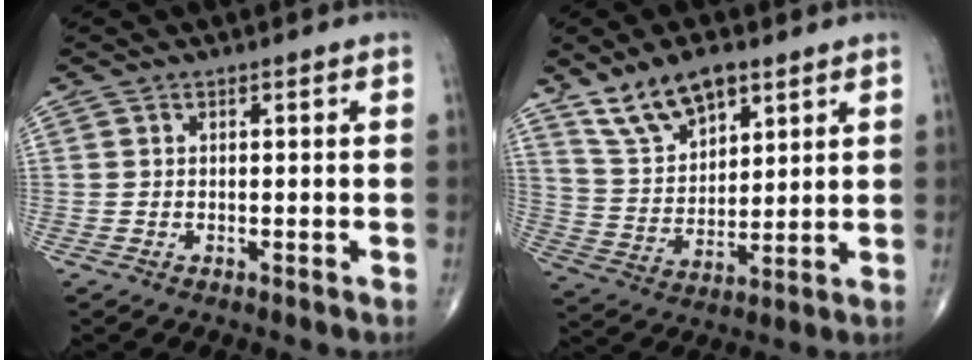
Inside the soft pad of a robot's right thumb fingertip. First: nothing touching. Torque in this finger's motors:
{"motor_torque": [-0.10, 0.24, 0.02, 0.43, 0.17]}